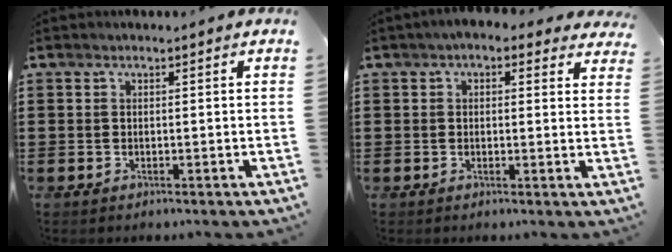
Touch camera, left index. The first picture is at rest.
{"total": 2.3, "force": [1.5, 1.2, 1.3], "torque": [-0.031, 0.003, 0.024]}